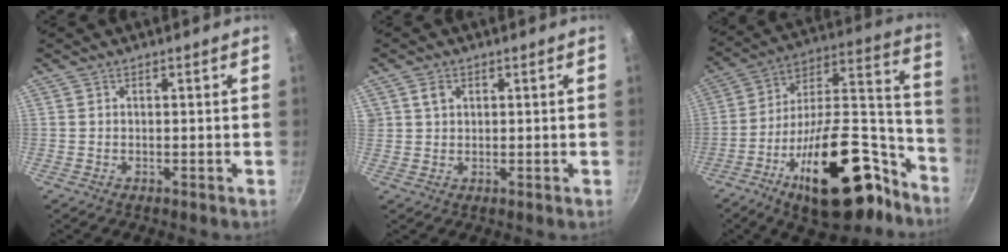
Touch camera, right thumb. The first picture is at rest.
{"total": 2.5, "force": [1.1, 1.9, 1.3], "torque": [-0.013, 0.003, 0.022]}
{"total": 28.2, "force": [-15.9, 12.7, 19.6], "torque": [-0.233, 0.118, -0.244]}